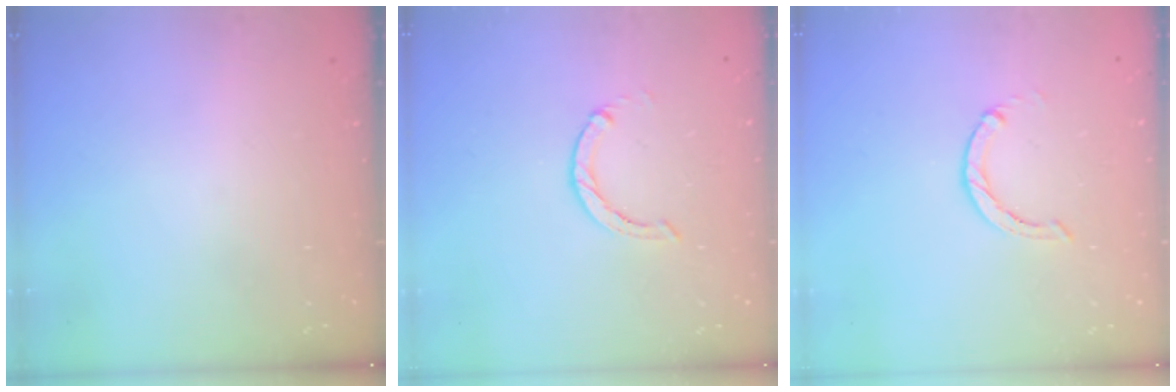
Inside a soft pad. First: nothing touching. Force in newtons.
{"total": 0.0}
{"total": 0.0}